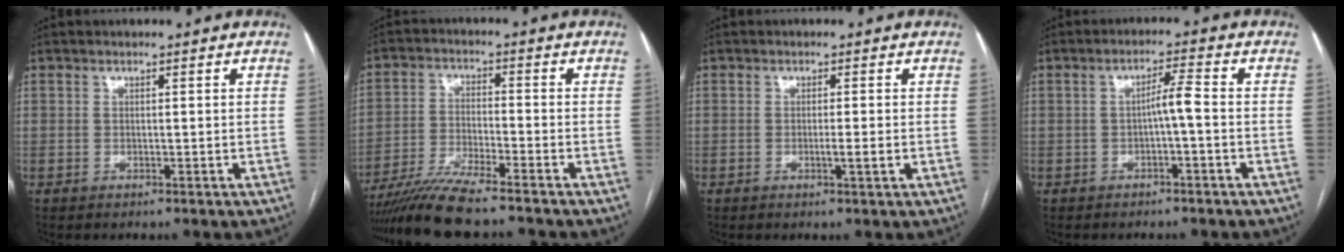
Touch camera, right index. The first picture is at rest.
{"total": 10.2, "force": [-8.6, 0.0, 5.4], "torque": [-0.097, -0.025, -0.153]}
{"total": 1.9, "force": [-0.5, -0.2, 1.9], "torque": [-0.033, -0.004, -0.008]}
{"total": 3.3, "force": [-0.7, 0.0, 3.2], "torque": [-0.053, 0.009, -0.010]}